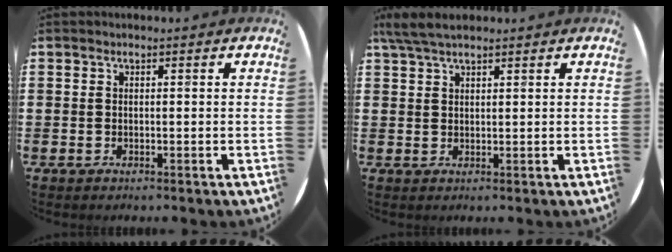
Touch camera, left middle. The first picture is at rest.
{"total": 3.5, "force": [2.8, 0.7, 2.1], "torque": [-0.047, 0.005, 0.052]}